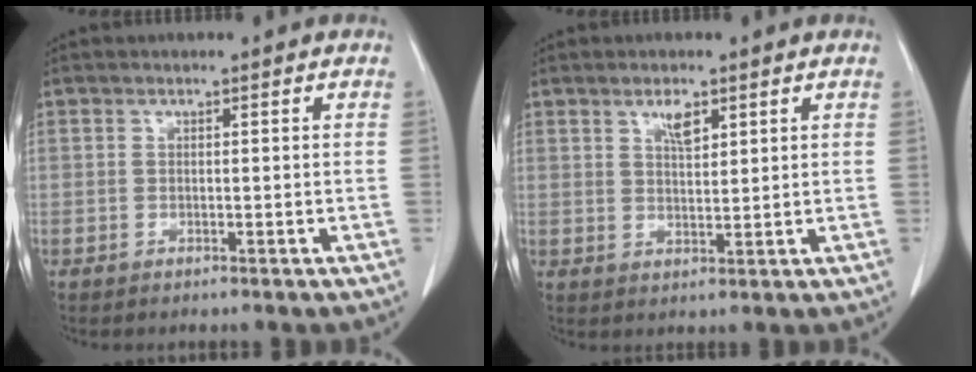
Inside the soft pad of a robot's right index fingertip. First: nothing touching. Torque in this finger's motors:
{"motor_torque": [0.06, 0.04, 0.04, 0.03]}